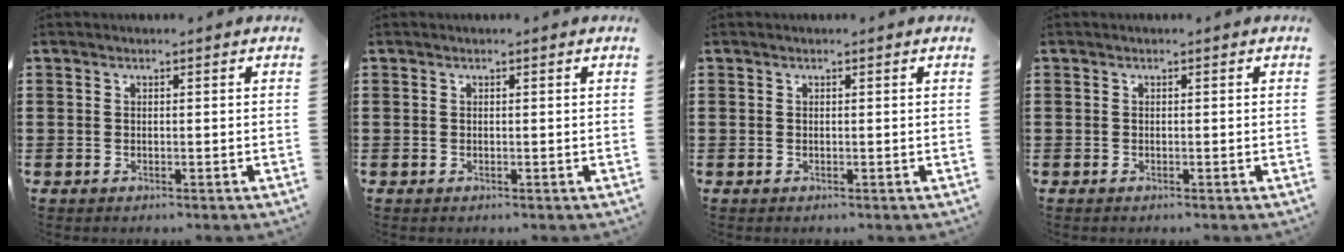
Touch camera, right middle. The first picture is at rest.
{"total": 0.0}
{"total": 0.0}
{"total": 0.0}